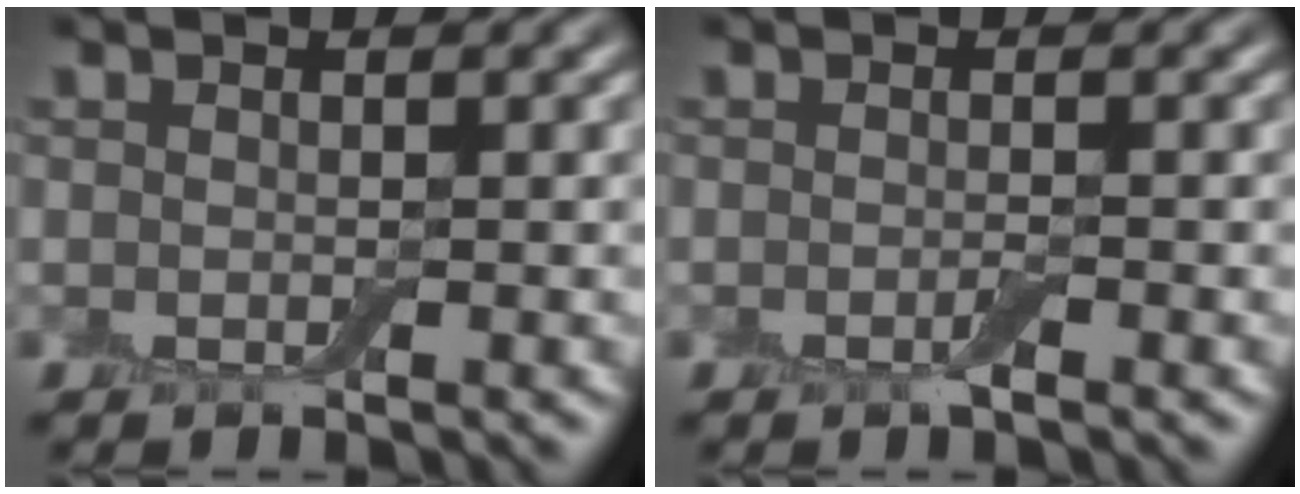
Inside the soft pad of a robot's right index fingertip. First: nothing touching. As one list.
[{"total": 0.7, "force": [-0.4, 0.1, 0.6], "torque": [-0.012, -0.001, -0.008]}]